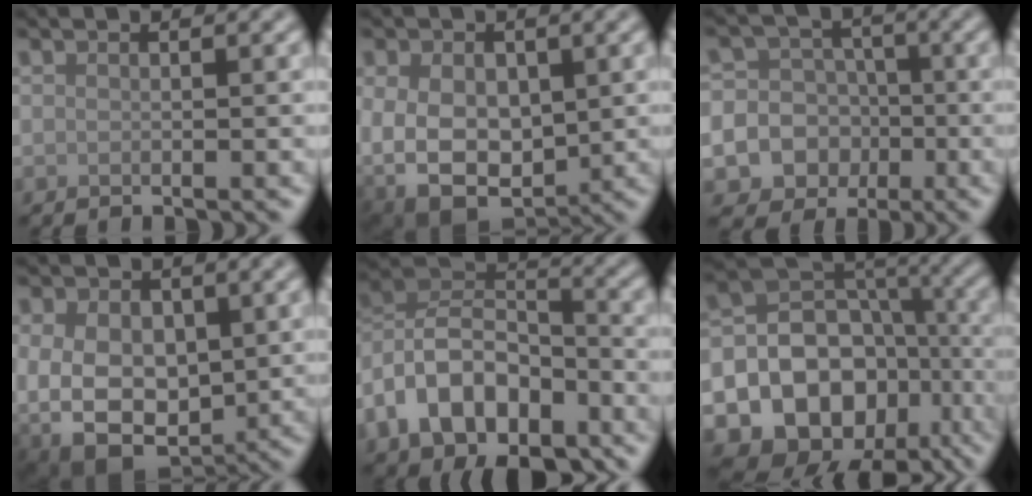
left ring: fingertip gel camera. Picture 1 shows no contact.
{"total": 11.8, "force": [-0.9, 8.7, 7.9], "torque": [-0.122, -0.018, 0.001]}
{"total": 15.7, "force": [-4.5, 14.7, 3.2], "torque": [-0.103, -0.014, -0.102]}
{"total": 12.6, "force": [-1.0, 9.5, 8.2], "torque": [-0.138, -0.020, -0.015]}
{"total": 9.5, "force": [-4.6, 5.9, 5.9], "torque": [-0.105, 0.010, -0.101]}
{"total": 21.2, "force": [-8.6, 17.6, 8.1], "torque": [-0.148, -0.019, -0.137]}